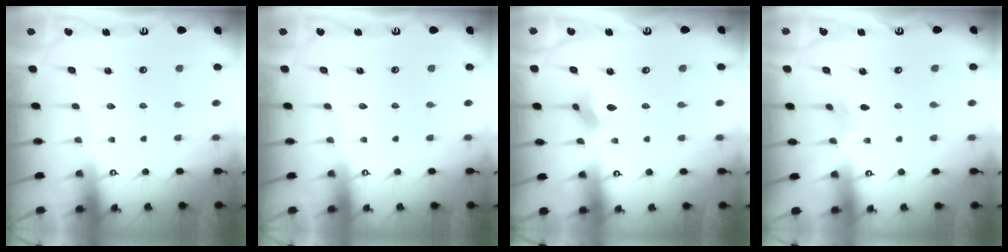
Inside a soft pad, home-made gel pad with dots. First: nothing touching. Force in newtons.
{"total": 0.0}
{"total": 3.2, "press": 3.1, "slide": 0.6}
{"total": 2.4, "press": 2.4, "slide": 0.5}